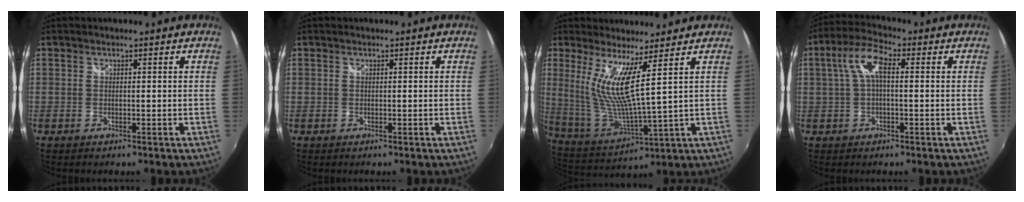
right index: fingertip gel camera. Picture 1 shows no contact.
{"total": 0.0}
{"total": 10.2, "force": [5.4, -0.1, 8.6], "torque": [-0.160, -0.014, 0.115]}
{"total": 6.5, "force": [0.8, 2.4, 6.0], "torque": [-0.123, 0.020, 0.017]}